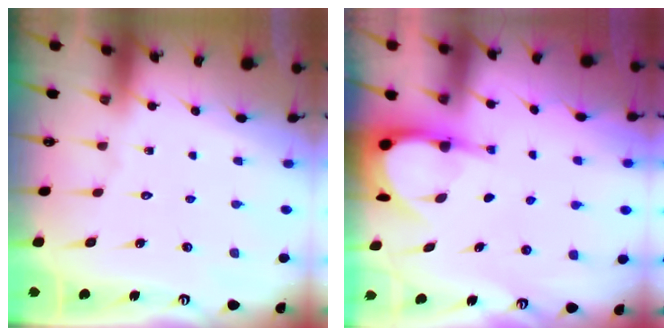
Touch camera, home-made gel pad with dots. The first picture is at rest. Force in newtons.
{"total": 4.8, "press": 4.8, "slide": 0.3}